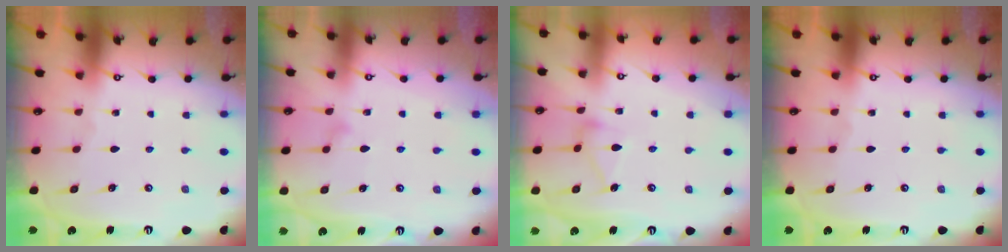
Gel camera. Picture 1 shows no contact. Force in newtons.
{"total": 6.8, "press": 6.7, "slide": 0.4}
{"total": 10.1, "press": 10.1, "slide": 0.4}
{"total": 0.0}